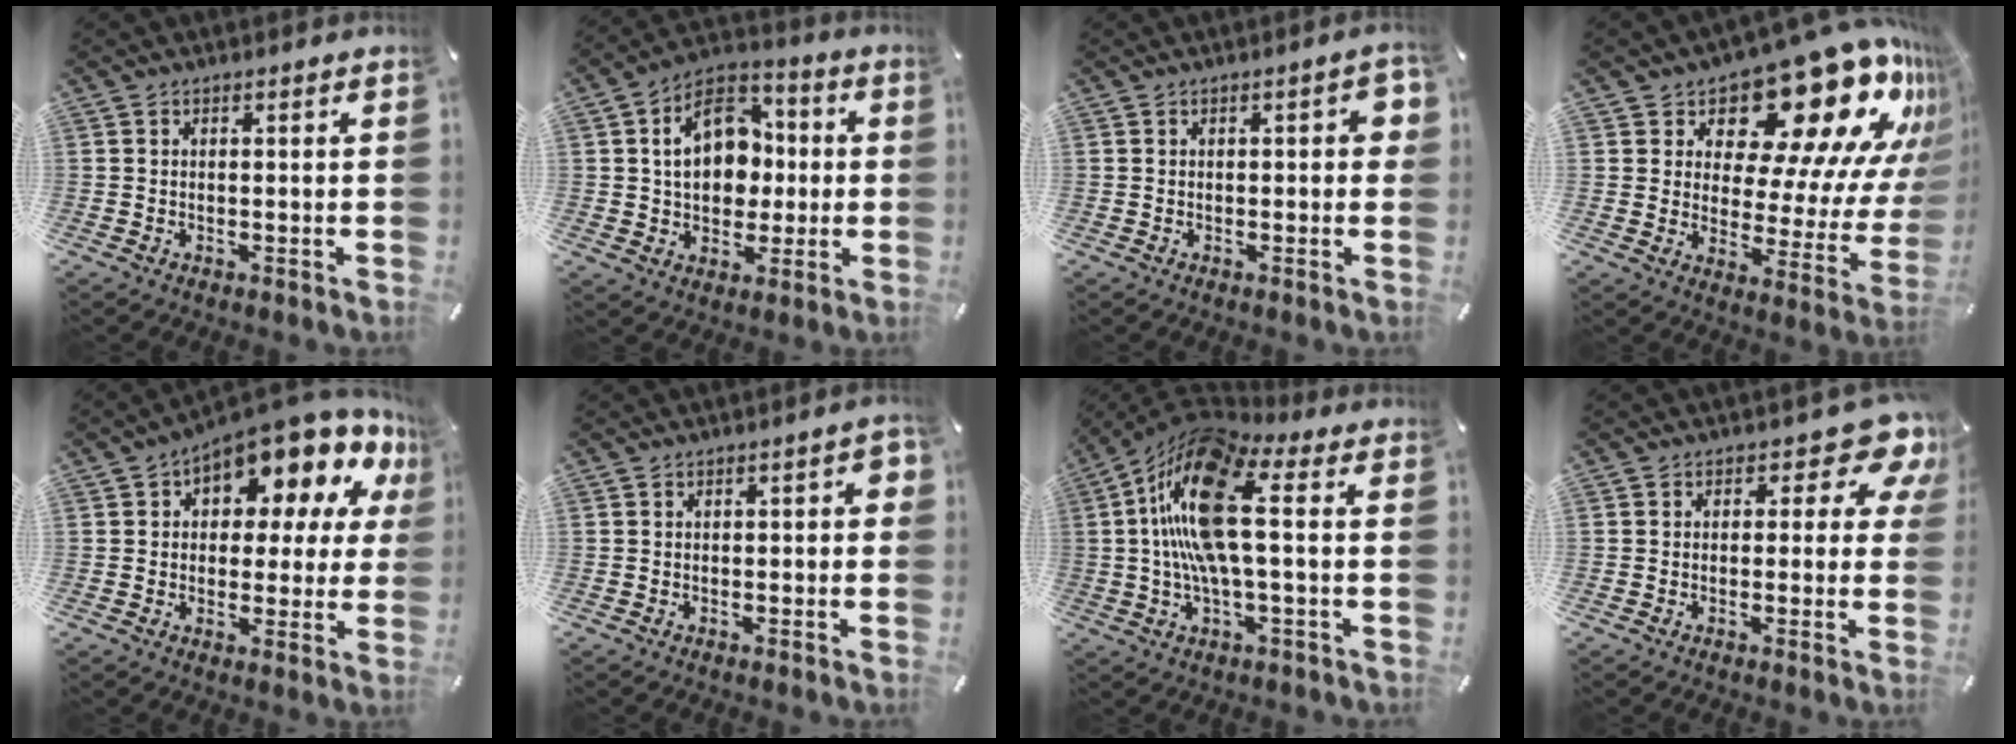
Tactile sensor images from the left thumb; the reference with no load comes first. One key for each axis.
{"total": 14.1, "fx": 1.2, "fy": 11.1, "fz": 8.7, "tx": -0.138, "ty": 0.010, "tz": 0.023}
{"total": 3.5, "fx": 0.1, "fy": 1.6, "fz": 3.1, "tx": -0.033, "ty": 0.002, "tz": -0.004}
{"total": 21.9, "fx": 14.8, "fy": 9.5, "fz": 13.1, "tx": -0.169, "ty": -0.123, "tz": 0.238}
{"total": 13.9, "fx": 9.7, "fy": 5.8, "fz": 8.1, "tx": -0.115, "ty": -0.089, "tz": 0.162}
{"total": 1.9, "fx": -0.3, "fy": 1.0, "fz": 1.6, "tx": -0.027, "ty": 0.007, "tz": -0.006}
{"total": 19.3, "fx": 2.2, "fy": 7.6, "fz": 17.6, "tx": -0.359, "ty": 0.001, "tz": 0.032}
{"total": 9.5, "fx": 4.2, "fy": 4.8, "fz": 7.1, "tx": -0.083, "ty": -0.024, "tz": 0.070}